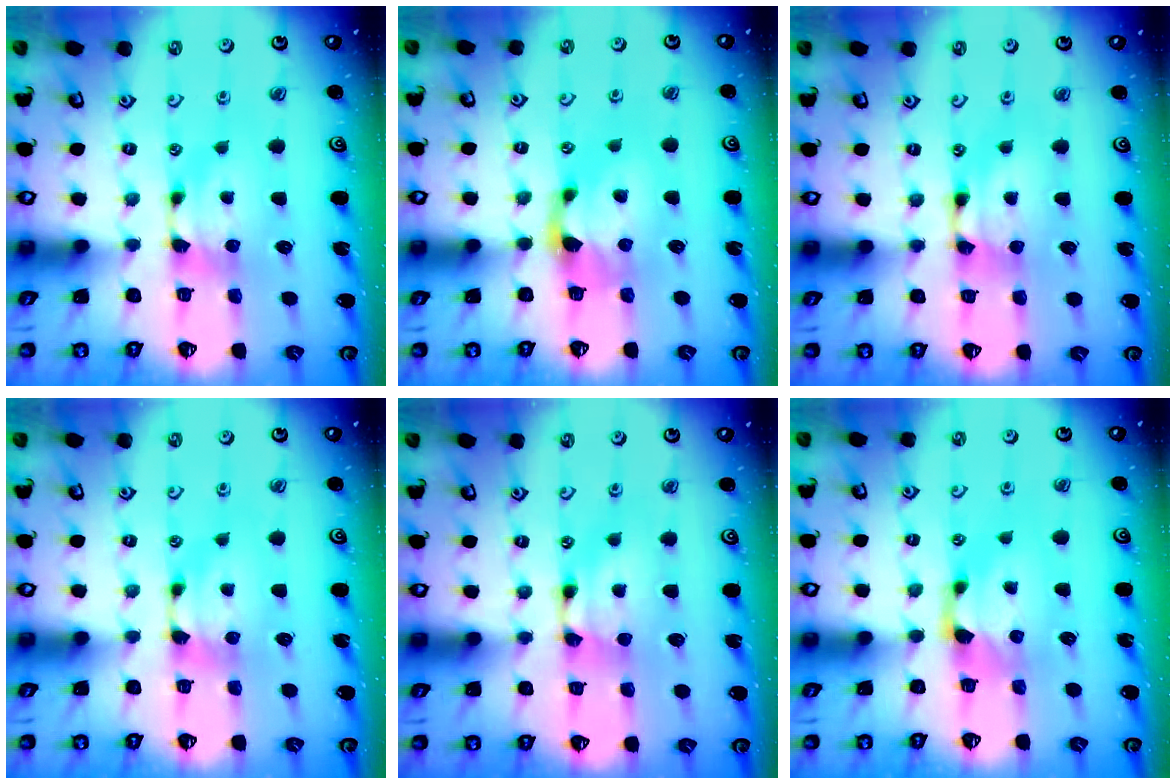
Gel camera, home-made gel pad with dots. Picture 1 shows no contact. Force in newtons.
{"total": 1.6, "press": 1.2, "slide": 1.1}
{"total": 2.2, "press": 2.2, "slide": 0.1}
{"total": 0.5, "press": 0.3, "slide": 0.4}
{"total": 1.7, "press": 1.7, "slide": 0.0}
{"total": 1.3, "press": 0.4, "slide": 1.3}